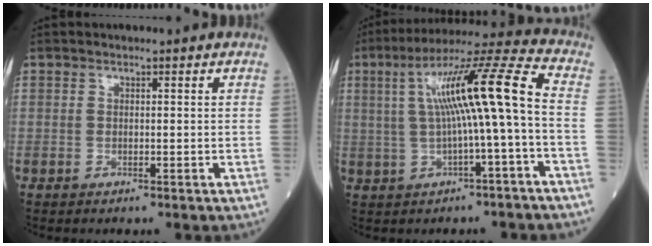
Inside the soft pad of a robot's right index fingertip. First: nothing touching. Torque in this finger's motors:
{"motor_torque": [0.80, -0.39, 0.38, 0.21]}